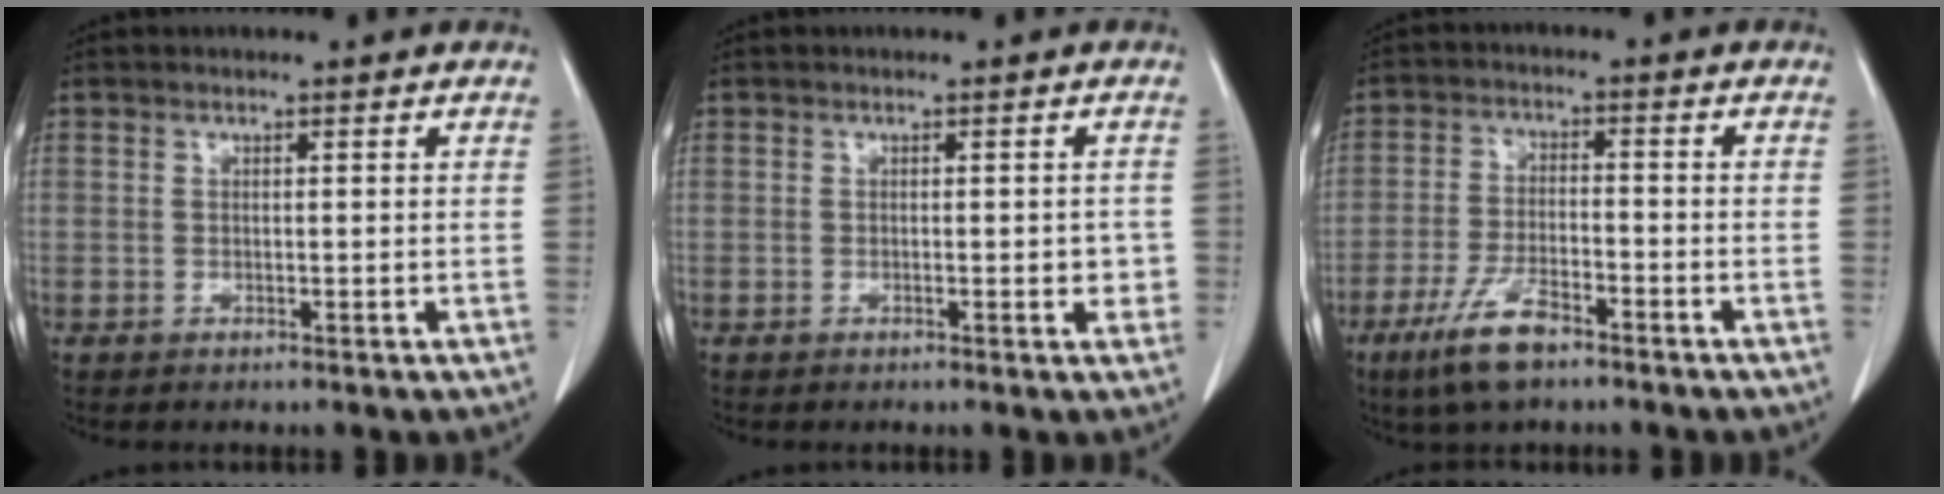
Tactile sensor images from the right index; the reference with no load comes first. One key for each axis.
{"total": 2.4, "fx": -0.5, "fy": 1.1, "fz": 2.1, "tx": -0.019, "ty": 0.001, "tz": -0.005}
{"total": 8.0, "fx": -5.3, "fy": 2.1, "fz": 5.6, "tx": -0.117, "ty": -0.010, "tz": -0.098}